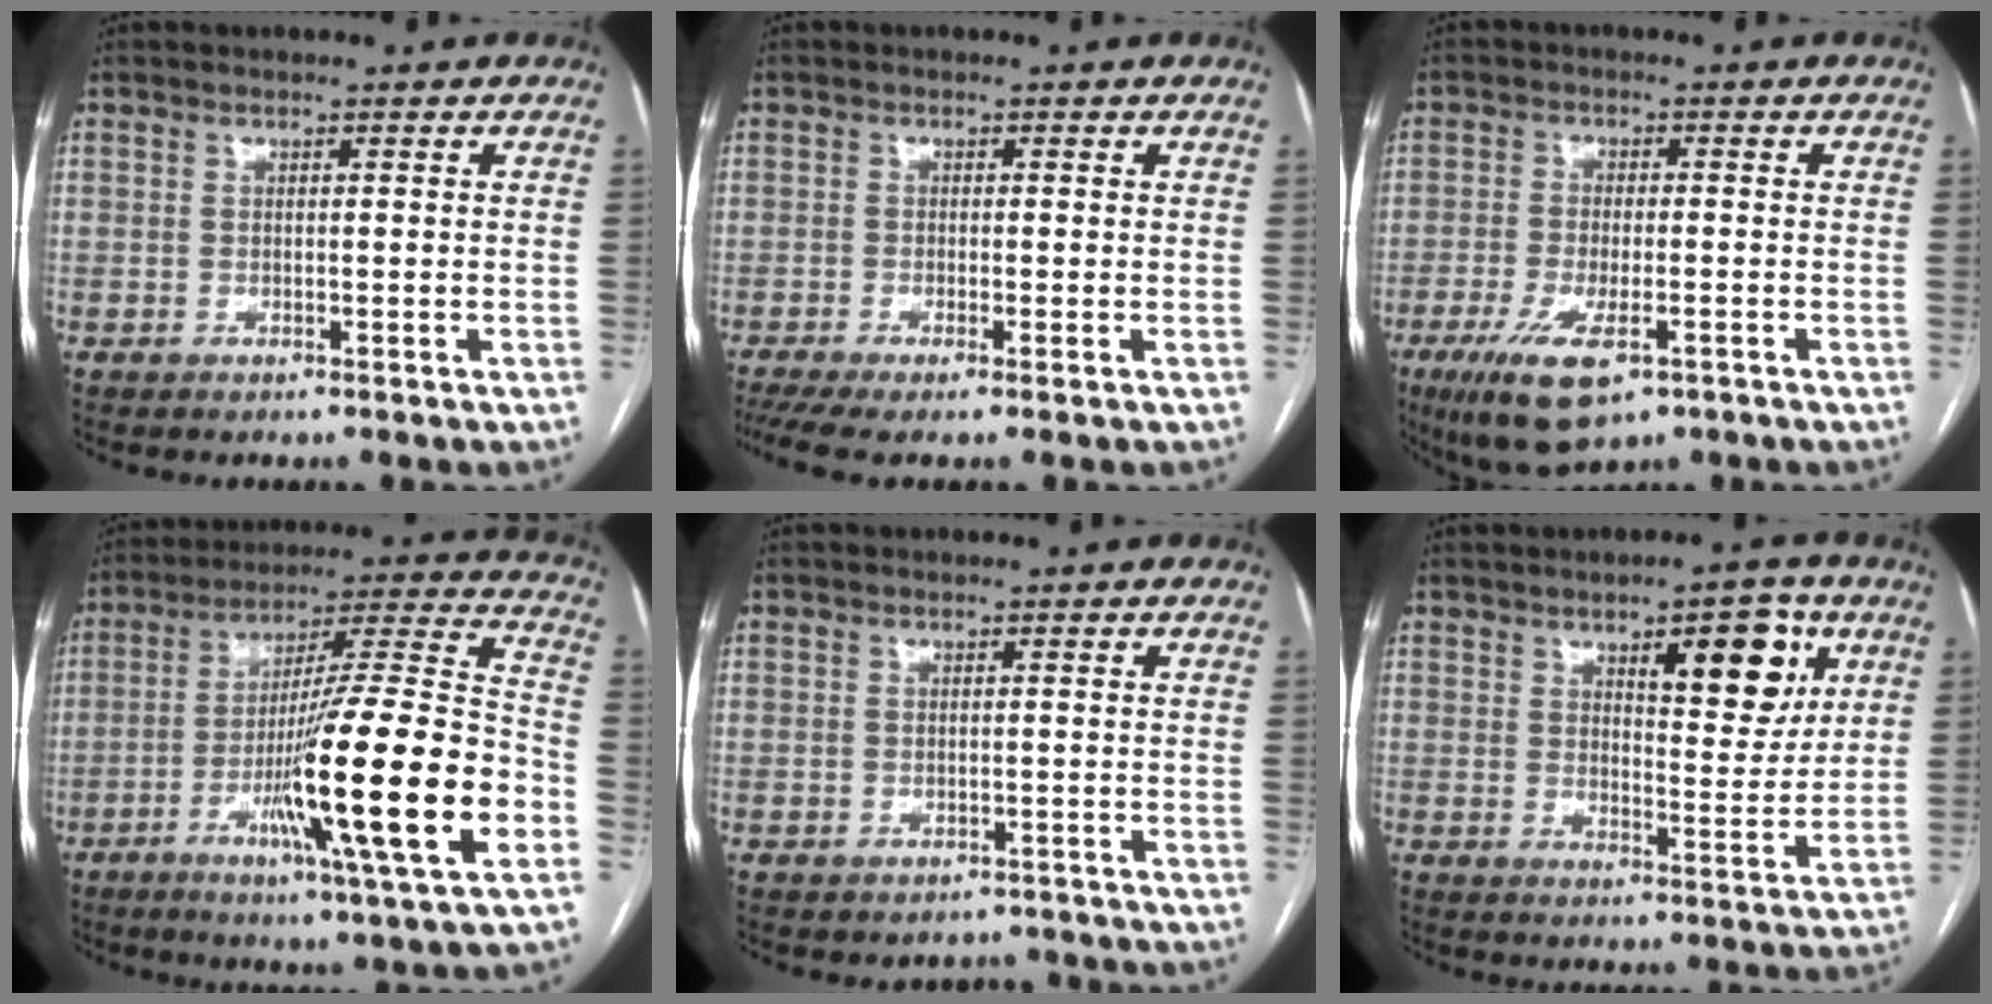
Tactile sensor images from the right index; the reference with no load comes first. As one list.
[{"total": 5.1, "force": [-3.3, 0.6, 3.9], "torque": [-0.069, -0.006, -0.059]}, {"total": 9.7, "force": [-5.1, 3.2, 7.6], "torque": [-0.143, -0.020, -0.081]}, {"total": 22.8, "force": [-7.5, -0.1, 21.5], "torque": [-0.332, -0.018, -0.127]}, {"total": 2.6, "force": [-2.2, 1.3, -0.4], "torque": [0.008, 0.008, -0.030]}, {"total": 9.6, "force": [4.6, 2.9, 7.9], "torque": [-0.106, 0.001, 0.065]}]